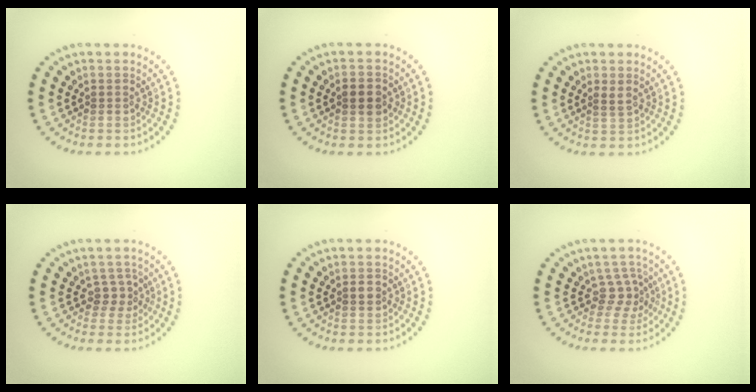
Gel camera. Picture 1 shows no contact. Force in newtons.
{"total": 2.1, "press": 2.1, "slide": 0.1}
{"total": 1.0, "press": 0.9, "slide": 0.4}
{"total": 1.7, "press": 1.3, "slide": 1.0}
{"total": 0.9, "press": 0.8, "slide": 0.3}
{"total": 2.2, "press": 1.5, "slide": 1.6}